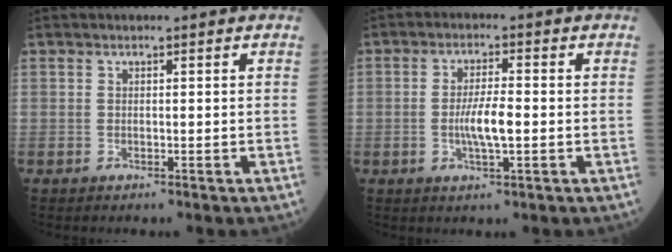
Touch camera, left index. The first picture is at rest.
{"total": 4.9, "force": [-1.3, 0.9, 4.6], "torque": [-0.092, -0.006, -0.027]}